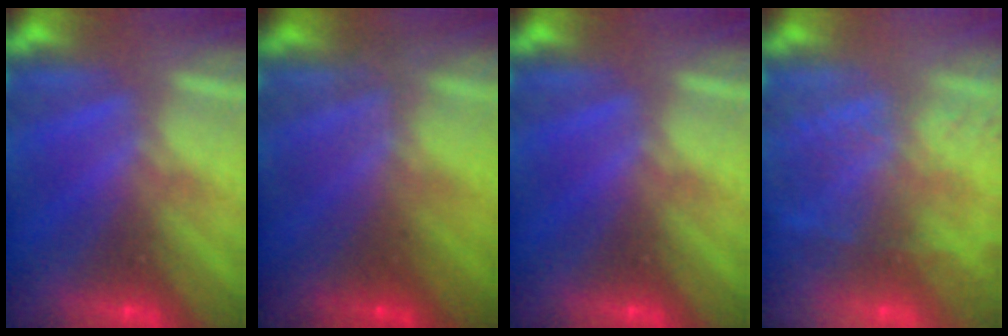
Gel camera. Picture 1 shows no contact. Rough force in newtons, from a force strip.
{"total": 1.0}
{"total": 0.0}
{"total": 5.8}